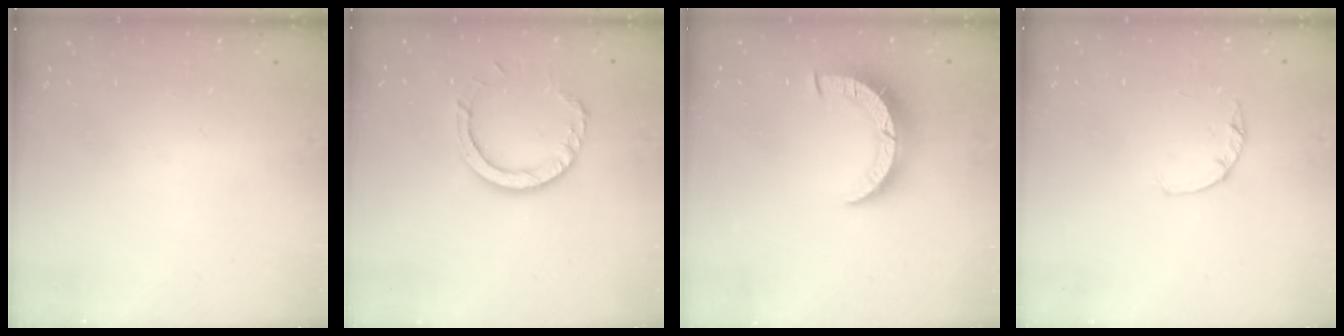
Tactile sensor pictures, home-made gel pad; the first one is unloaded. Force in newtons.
{"total": 8.9, "press": 8.8, "slide": 1.2}
{"total": 8.3, "press": 8.3, "slide": 0.6}
{"total": 2.2, "press": 2.2, "slide": 0.4}